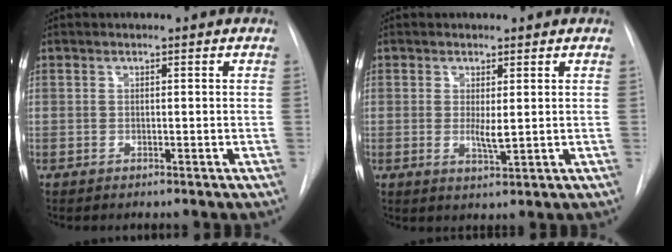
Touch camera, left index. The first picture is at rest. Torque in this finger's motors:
{"motor_torque": [0.58, 0.17, 0.07, 0.02]}